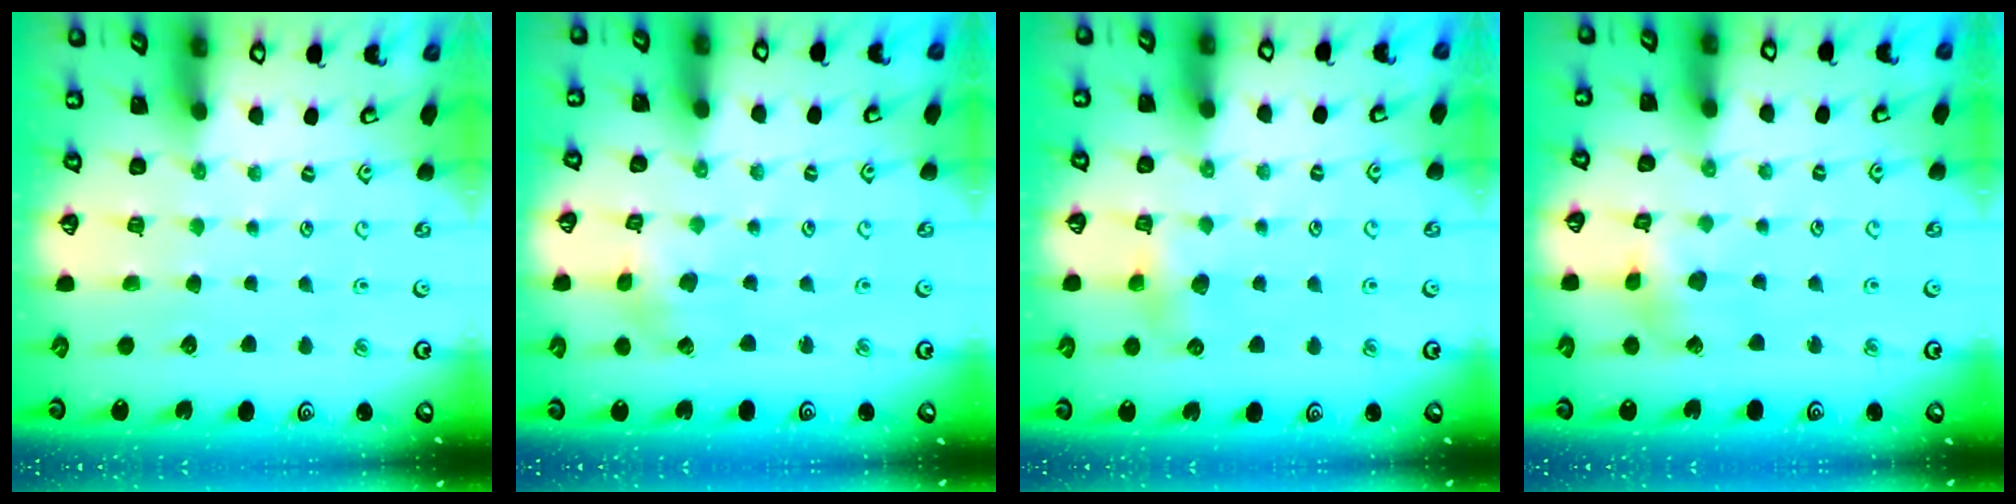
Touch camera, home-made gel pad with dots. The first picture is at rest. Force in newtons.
{"total": 3.7, "press": 3.7, "slide": 0.3}
{"total": 4.5, "press": 4.5, "slide": 0.6}
{"total": 4.6, "press": 4.6, "slide": 0.4}